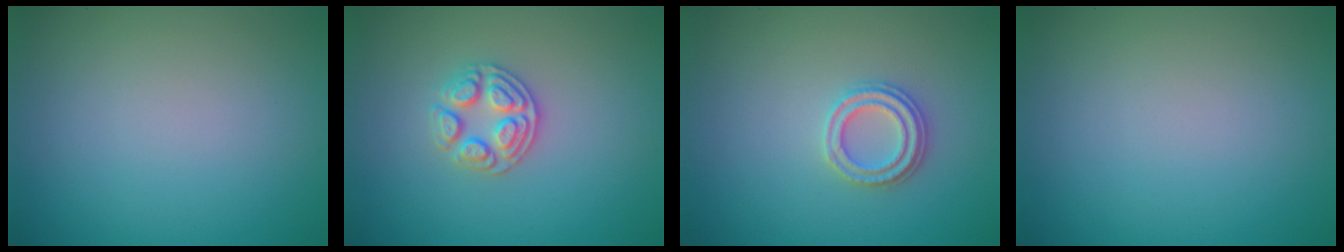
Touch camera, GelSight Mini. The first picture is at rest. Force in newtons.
{"total": 2.9, "press": 2.7, "slide": 1.0}
{"total": 2.4, "press": 2.3, "slide": 0.6}
{"total": 0.0}